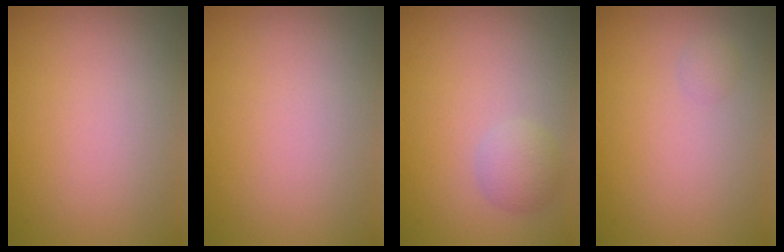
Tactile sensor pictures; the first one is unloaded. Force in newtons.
{"total": 0.0}
{"total": 2.0, "press": 2.0, "slide": 0.1}
{"total": 0.6, "press": 0.6, "slide": 0.0}